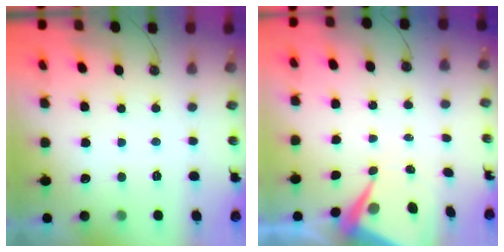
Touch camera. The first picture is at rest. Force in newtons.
{"total": 7.5, "press": 7.4, "slide": 0.7}